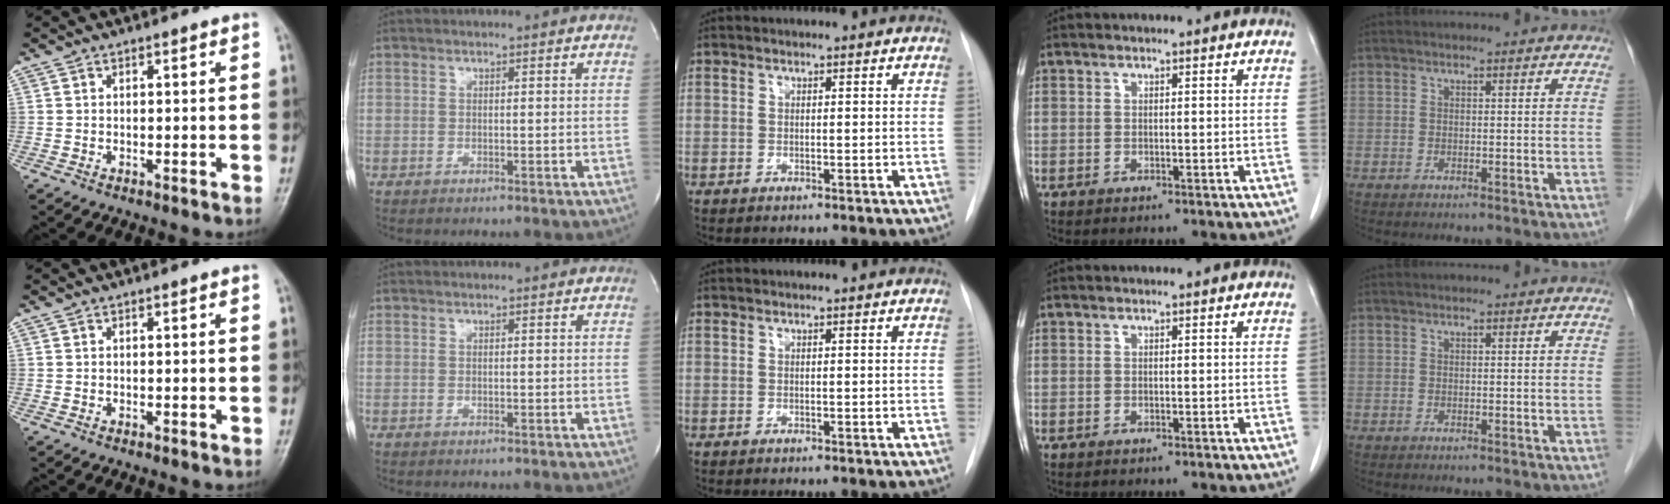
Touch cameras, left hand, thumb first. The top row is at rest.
{}